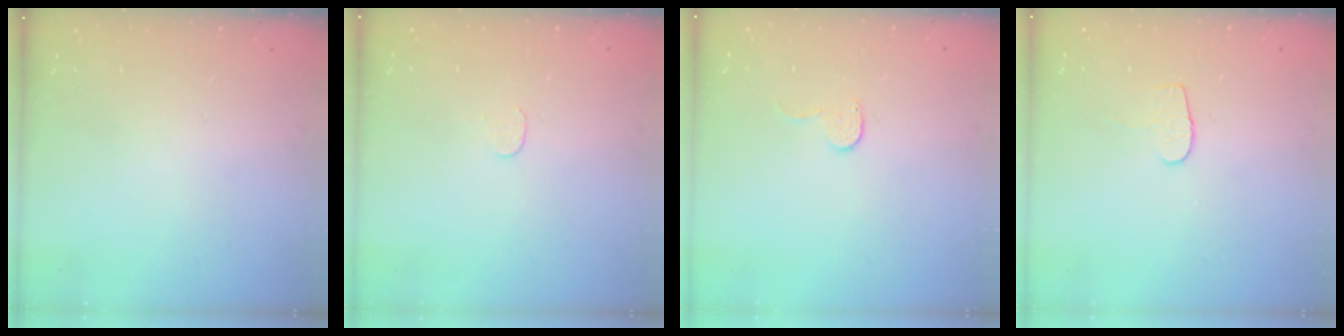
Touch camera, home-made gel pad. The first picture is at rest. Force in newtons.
{"total": 3.5, "press": 3.5, "slide": 0.3}
{"total": 4.6, "press": 4.6, "slide": 0.4}
{"total": 5.4, "press": 5.4, "slide": 0.6}